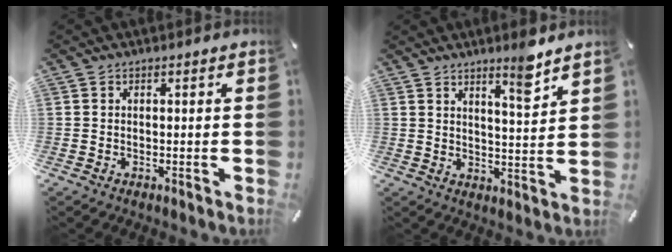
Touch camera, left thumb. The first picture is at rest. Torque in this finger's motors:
{"motor_torque": [0.10, -0.45, 0.04, -0.05, -0.05]}